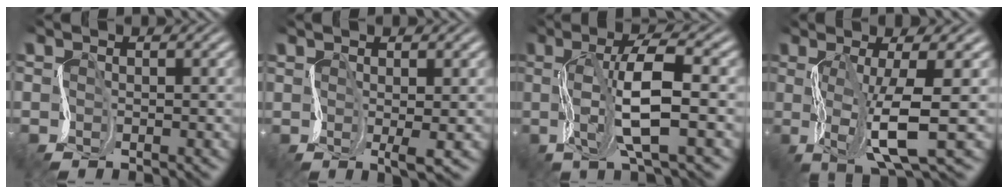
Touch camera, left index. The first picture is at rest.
{"total": 1.7, "force": [1.0, -0.3, 1.4], "torque": [-0.033, 0.002, 0.012]}
{"total": 5.8, "force": [0.8, 1.1, 5.6], "torque": [-0.115, 0.018, 0.008]}
{"total": 6.0, "force": [0.6, 1.0, 5.9], "torque": [-0.111, 0.002, 0.005]}